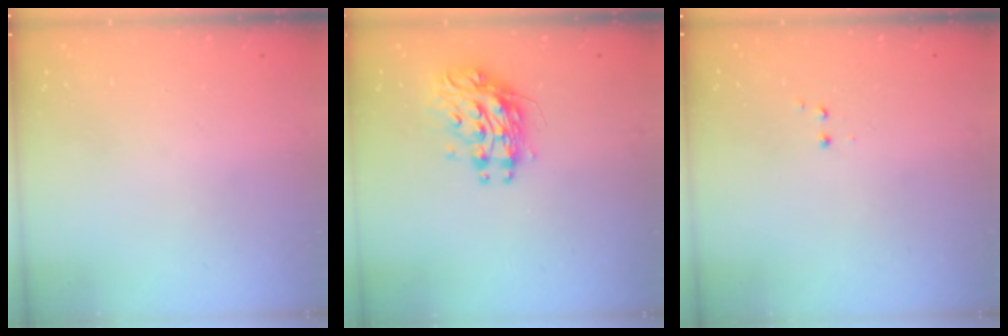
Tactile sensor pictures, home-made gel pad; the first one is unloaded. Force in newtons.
{"total": 10.3, "press": 10.3, "slide": 1.0}
{"total": 1.2, "press": 1.1, "slide": 0.5}